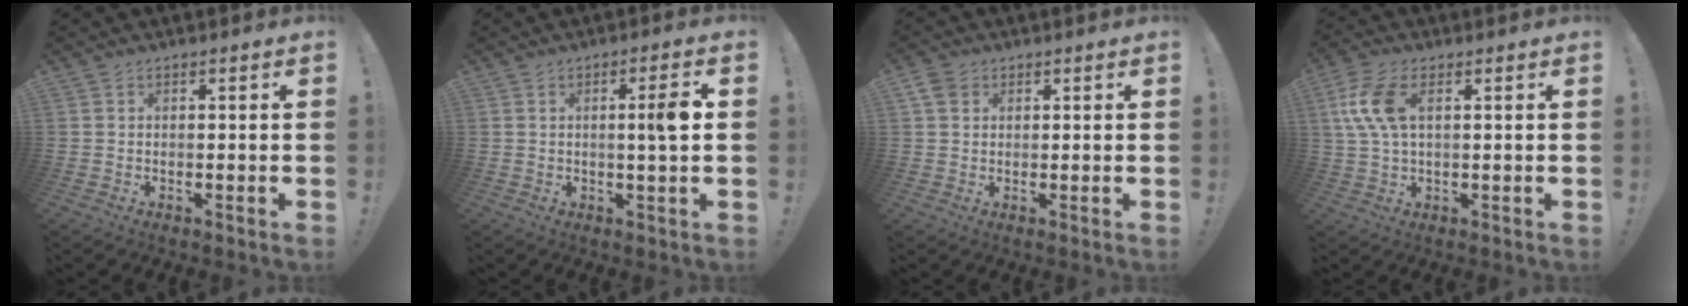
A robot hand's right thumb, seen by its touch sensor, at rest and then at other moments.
{"total": 6.2, "force": [0.6, -0.3, 6.2], "torque": [-0.098, -0.003, 0.000]}
{"total": 4.4, "force": [2.1, 3.4, 1.8], "torque": [-0.025, -0.002, 0.040]}
{"total": 10.1, "force": [2.6, 5.0, 8.4], "torque": [-0.182, 0.001, 0.049]}